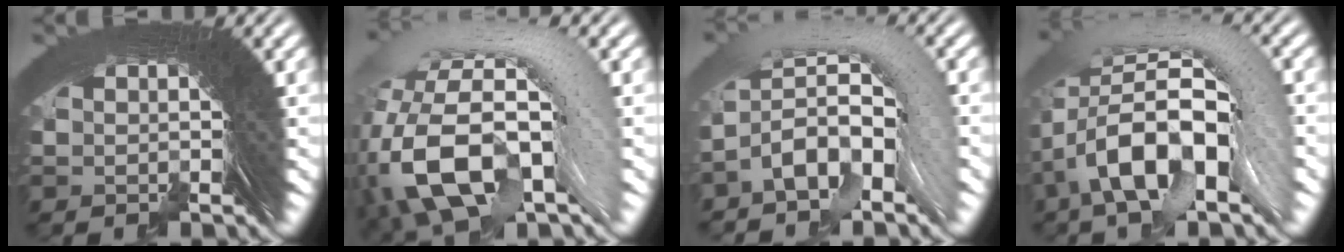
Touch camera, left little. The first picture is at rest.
{"total": 20.4, "force": [0.1, -6.4, -19.4], "torque": [0.240, 0.032, -0.020]}
{"total": 22.7, "force": [0.2, -7.8, -21.4], "torque": [0.263, 0.043, -0.028]}
{"total": 21.2, "force": [1.4, -8.5, -19.4], "torque": [0.252, 0.056, -0.012]}